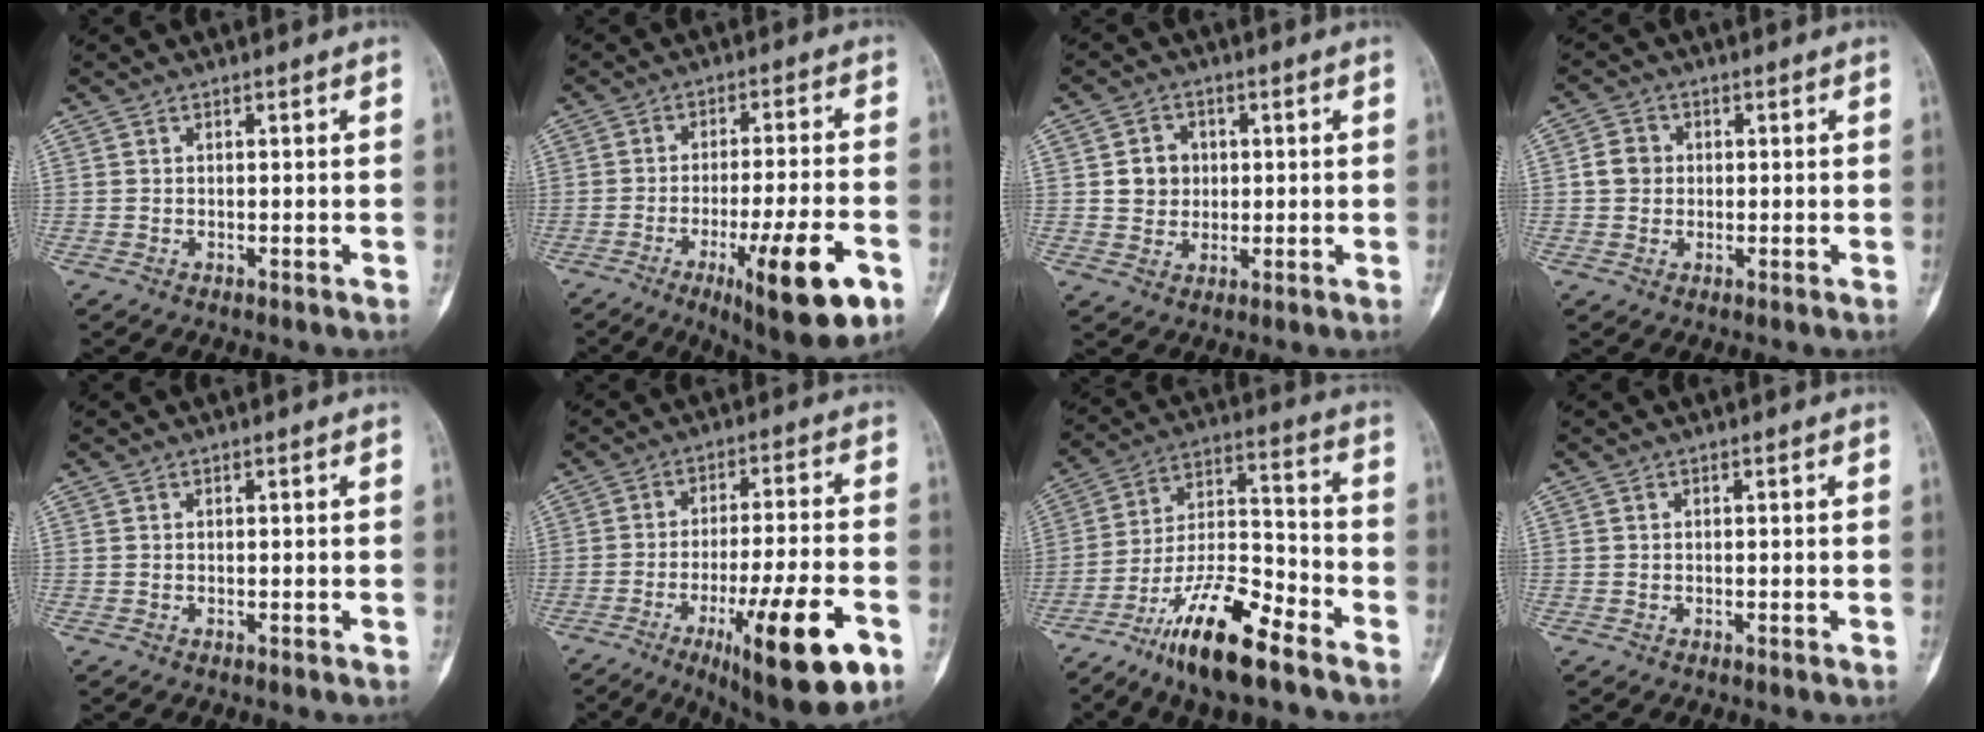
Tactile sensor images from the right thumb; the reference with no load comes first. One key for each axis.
{"total": 15.4, "fx": -6.6, "fy": 2.7, "fz": 13.7, "tx": -0.213, "ty": 0.008, "tz": -0.093}
{"total": 5.6, "fx": 0.8, "fy": 5.1, "fz": 2.2, "tx": -0.010, "ty": 0.002, "tz": 0.012}
{"total": 3.9, "fx": 0.2, "fy": 3.6, "fz": 1.6, "tx": -0.014, "ty": 0.006, "tz": -0.001}
{"total": 0.0}
{"total": 18.8, "fx": -8.2, "fy": 3.5, "fz": 16.5, "tx": -0.251, "ty": 0.015, "tz": -0.121}
{"total": 17.6, "fx": -11.9, "fy": 4.9, "fz": 12.0, "tx": -0.214, "ty": 0.078, "tz": -0.216}
{"total": 0.0}